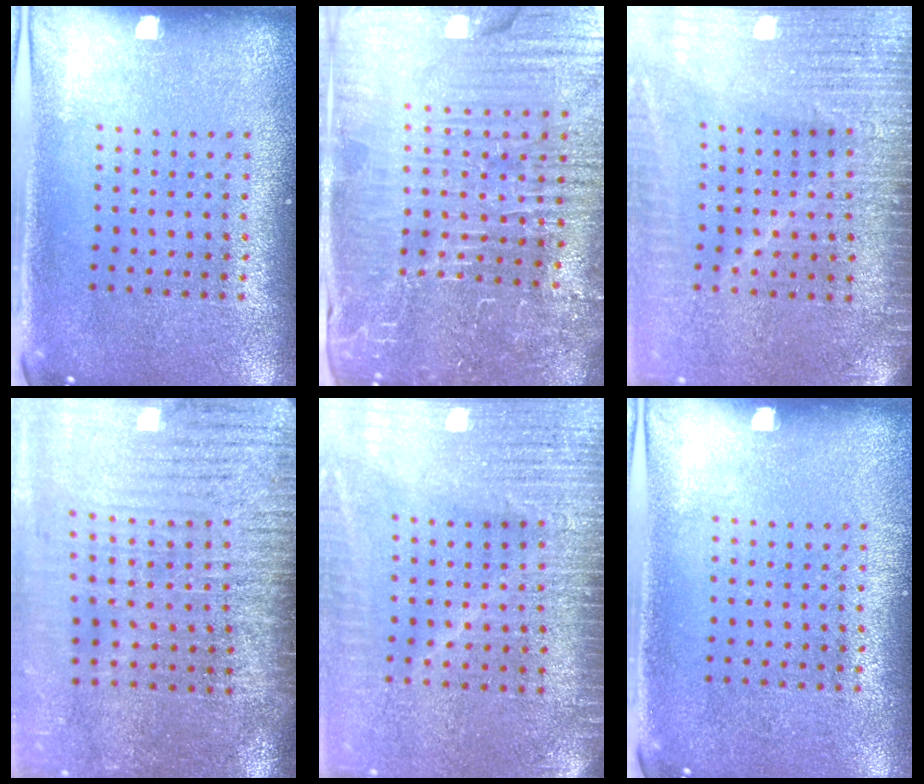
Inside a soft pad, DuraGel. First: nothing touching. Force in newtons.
{"total": 6.5, "press": 5.9, "slide": 2.9}
{"total": 3.7, "press": 3.1, "slide": 1.9}
{"total": 4.2, "press": 3.6, "slide": 2.2}
{"total": 3.7, "press": 3.1, "slide": 1.9}
{"total": 0.0}